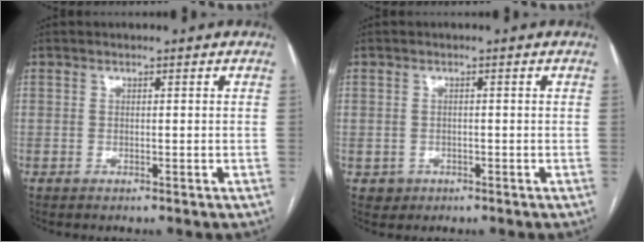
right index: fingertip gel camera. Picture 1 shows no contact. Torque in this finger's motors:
{"motor_torque": [-0.74, 0.20, -1.05, -0.21]}